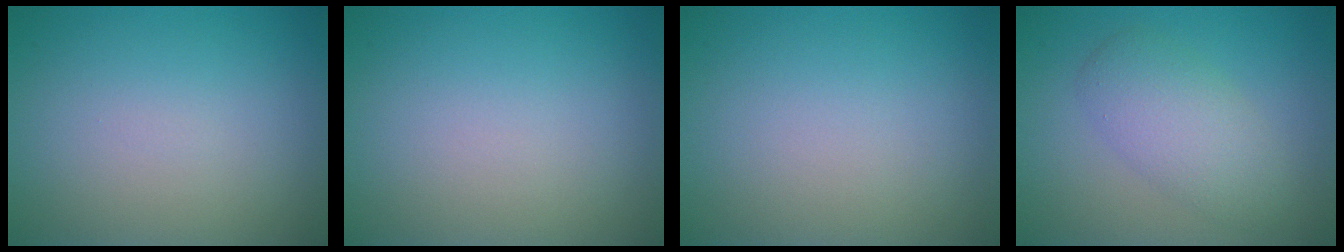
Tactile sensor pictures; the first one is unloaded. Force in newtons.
{"total": 0.0}
{"total": 0.0}
{"total": 3.9, "press": 3.9, "slide": 0.1}